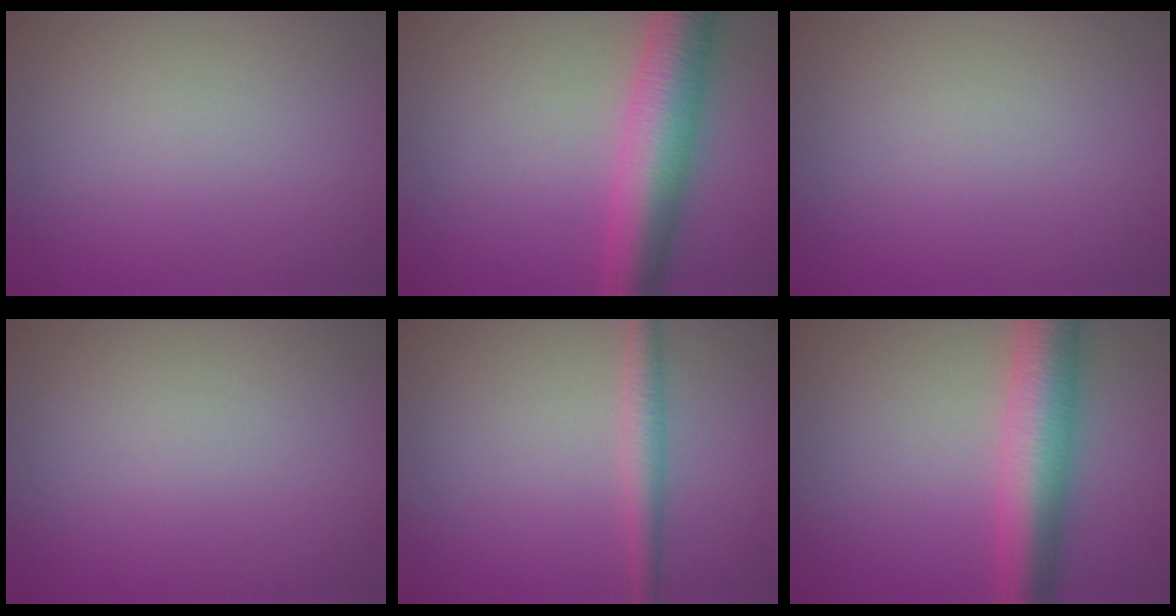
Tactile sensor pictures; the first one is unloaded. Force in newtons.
{"total": 7.1, "press": 7.1, "slide": 0.0}
{"total": 0.0}
{"total": 0.0}
{"total": 2.3, "press": 2.3, "slide": 0.0}
{"total": 7.1, "press": 7.1, "slide": 0.1}